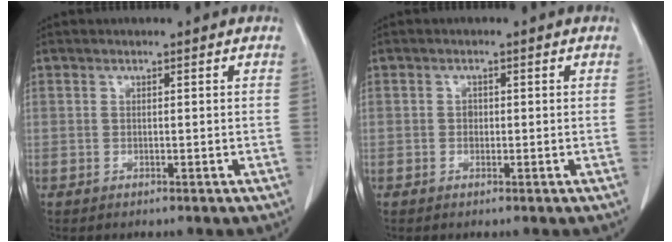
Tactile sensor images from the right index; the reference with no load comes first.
{"total": 0.9, "force": [0.0, 0.8, 0.5], "torque": [-0.008, 0.002, 0.000]}